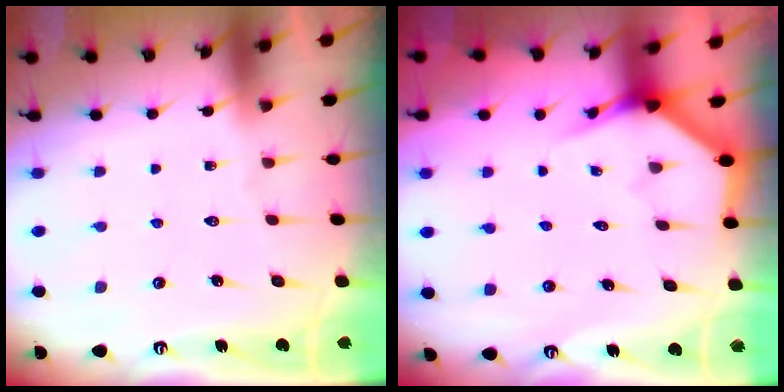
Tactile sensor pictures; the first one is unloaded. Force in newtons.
{"total": 3.9, "press": 3.9, "slide": 0.4}